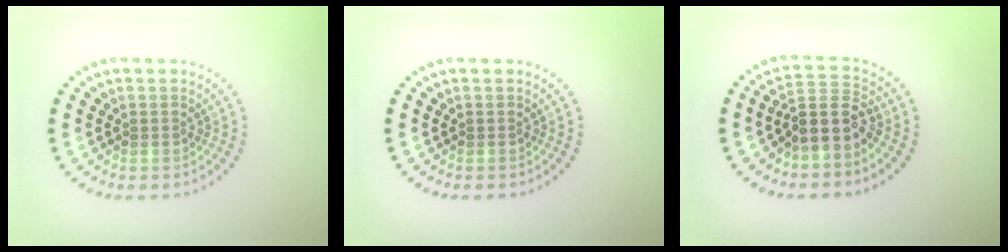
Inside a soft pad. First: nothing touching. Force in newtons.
{"total": 0.0}
{"total": 3.4, "press": 2.6, "slide": 2.1}